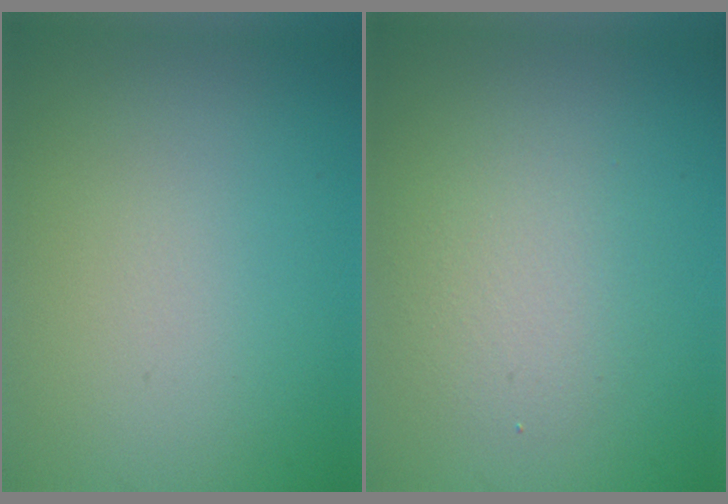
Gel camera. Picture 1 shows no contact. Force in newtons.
{"total": 2.6, "press": 2.6, "slide": 0.1}